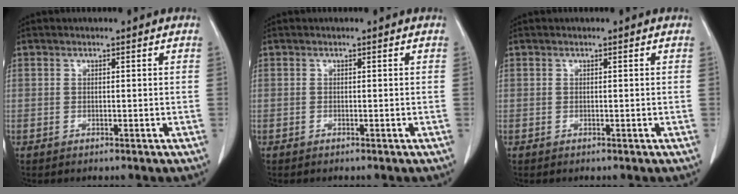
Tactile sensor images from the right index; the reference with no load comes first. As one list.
[{"total": 0.0}, {"total": 0.0}]